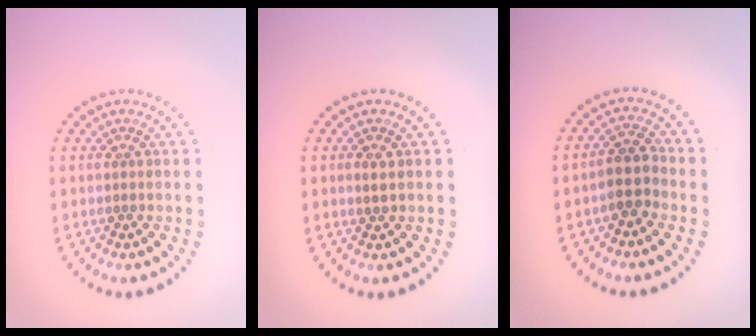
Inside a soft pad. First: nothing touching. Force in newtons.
{"total": 1.0, "press": 1.0, "slide": 0.3}
{"total": 2.8, "press": 2.5, "slide": 1.2}